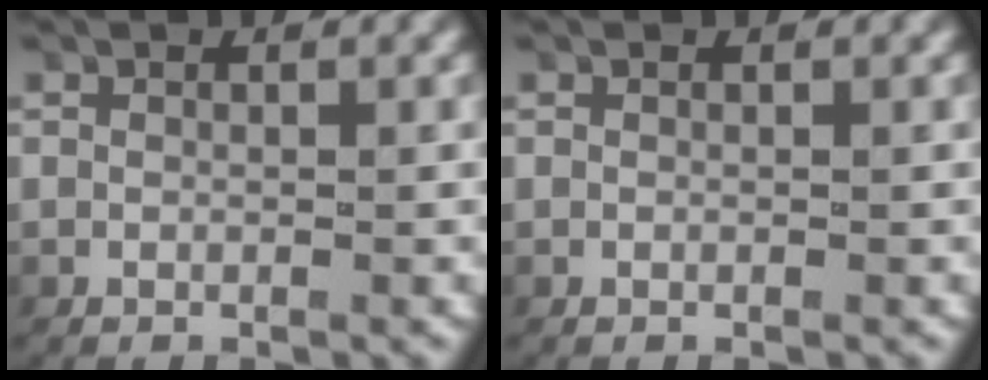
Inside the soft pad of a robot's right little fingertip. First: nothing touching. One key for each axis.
{"total": 0.0}